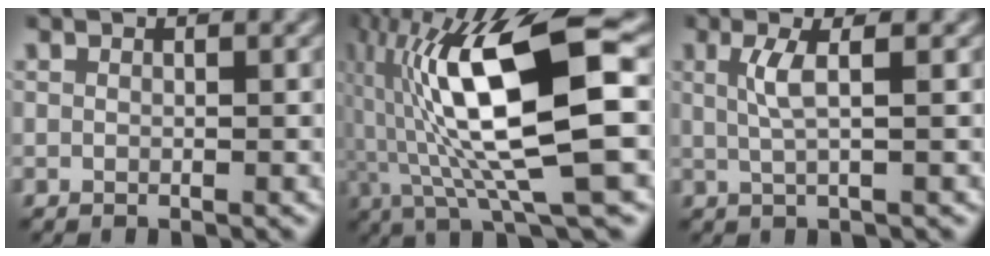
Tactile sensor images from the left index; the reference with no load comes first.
{"total": 13.6, "force": [0.5, 3.0, 13.3], "torque": [-0.239, 0.018, 0.011]}
{"total": 2.7, "force": [0.6, 0.6, 2.6], "torque": [-0.047, -0.001, 0.010]}